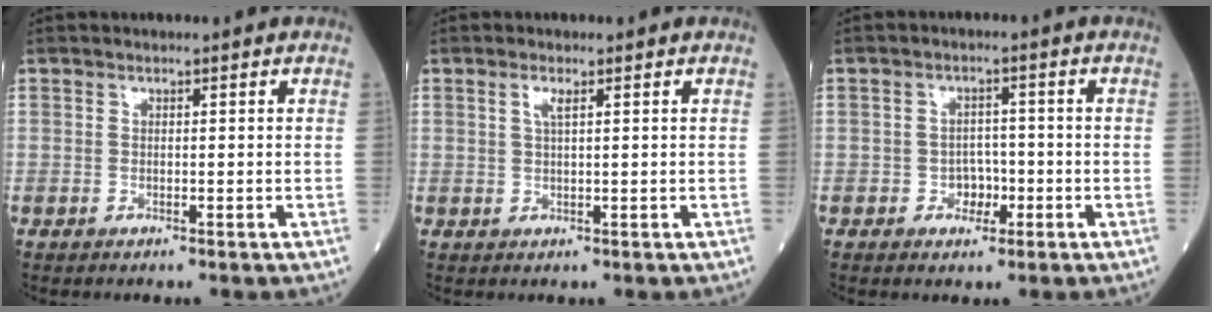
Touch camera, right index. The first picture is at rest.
{"total": 1.6, "force": [0.7, 0.2, 1.5], "torque": [-0.035, 0.001, 0.013]}
{"total": 3.1, "force": [-1.1, 2.3, 1.6], "torque": [-0.016, 0.007, -0.018]}